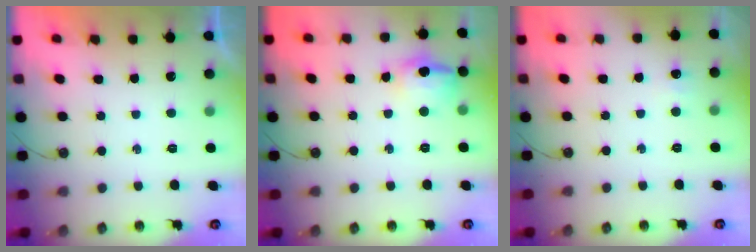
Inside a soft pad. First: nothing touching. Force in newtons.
{"total": 12.7, "press": 12.7, "slide": 1.2}
{"total": 3.7, "press": 3.7, "slide": 0.4}